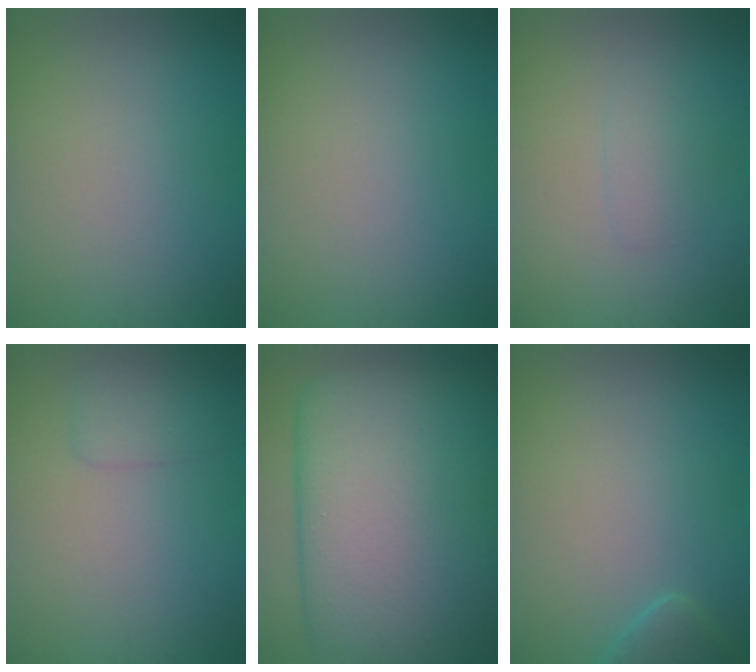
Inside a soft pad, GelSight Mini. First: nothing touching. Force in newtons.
{"total": 0.0}
{"total": 1.1, "press": 1.1, "slide": 0.1}
{"total": 1.7, "press": 1.7, "slide": 0.1}
{"total": 20.7, "press": 20.7, "slide": 0.9}
{"total": 1.9, "press": 1.9, "slide": 0.2}